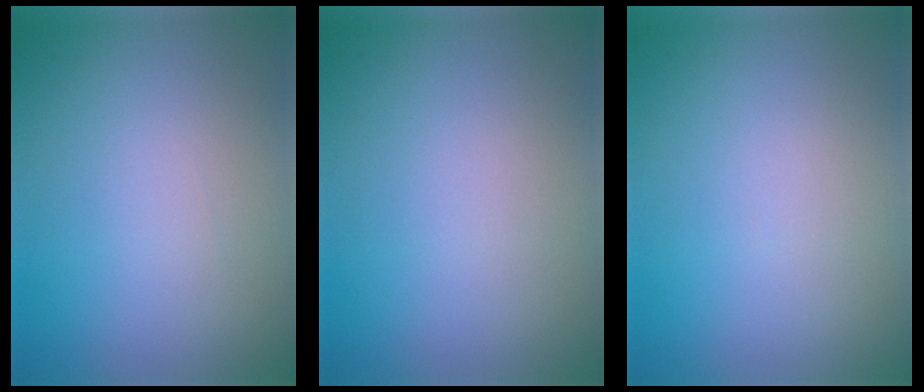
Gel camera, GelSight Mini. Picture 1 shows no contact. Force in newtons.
{"total": 0.0}
{"total": 0.0}